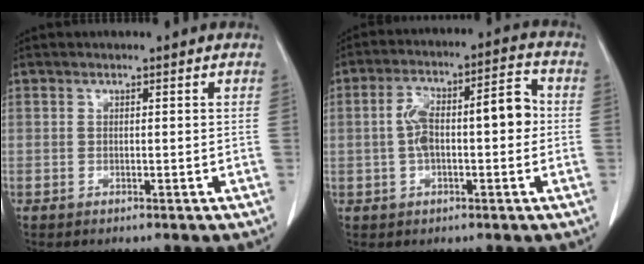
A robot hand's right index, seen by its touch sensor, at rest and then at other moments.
{"total": 11.2, "force": [-0.1, 3.9, 10.5], "torque": [-0.188, 0.045, 0.000]}